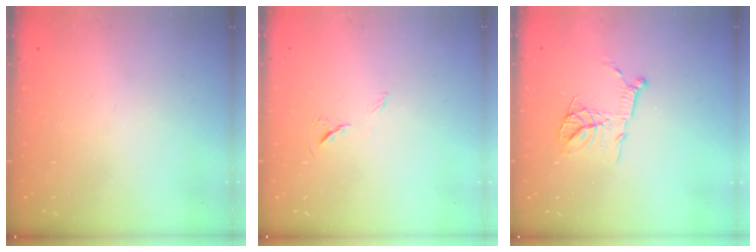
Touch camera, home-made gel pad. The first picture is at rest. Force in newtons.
{"total": 5.8, "press": 5.4, "slide": 2.2}
{"total": 13.9, "press": 13.9, "slide": 1.2}